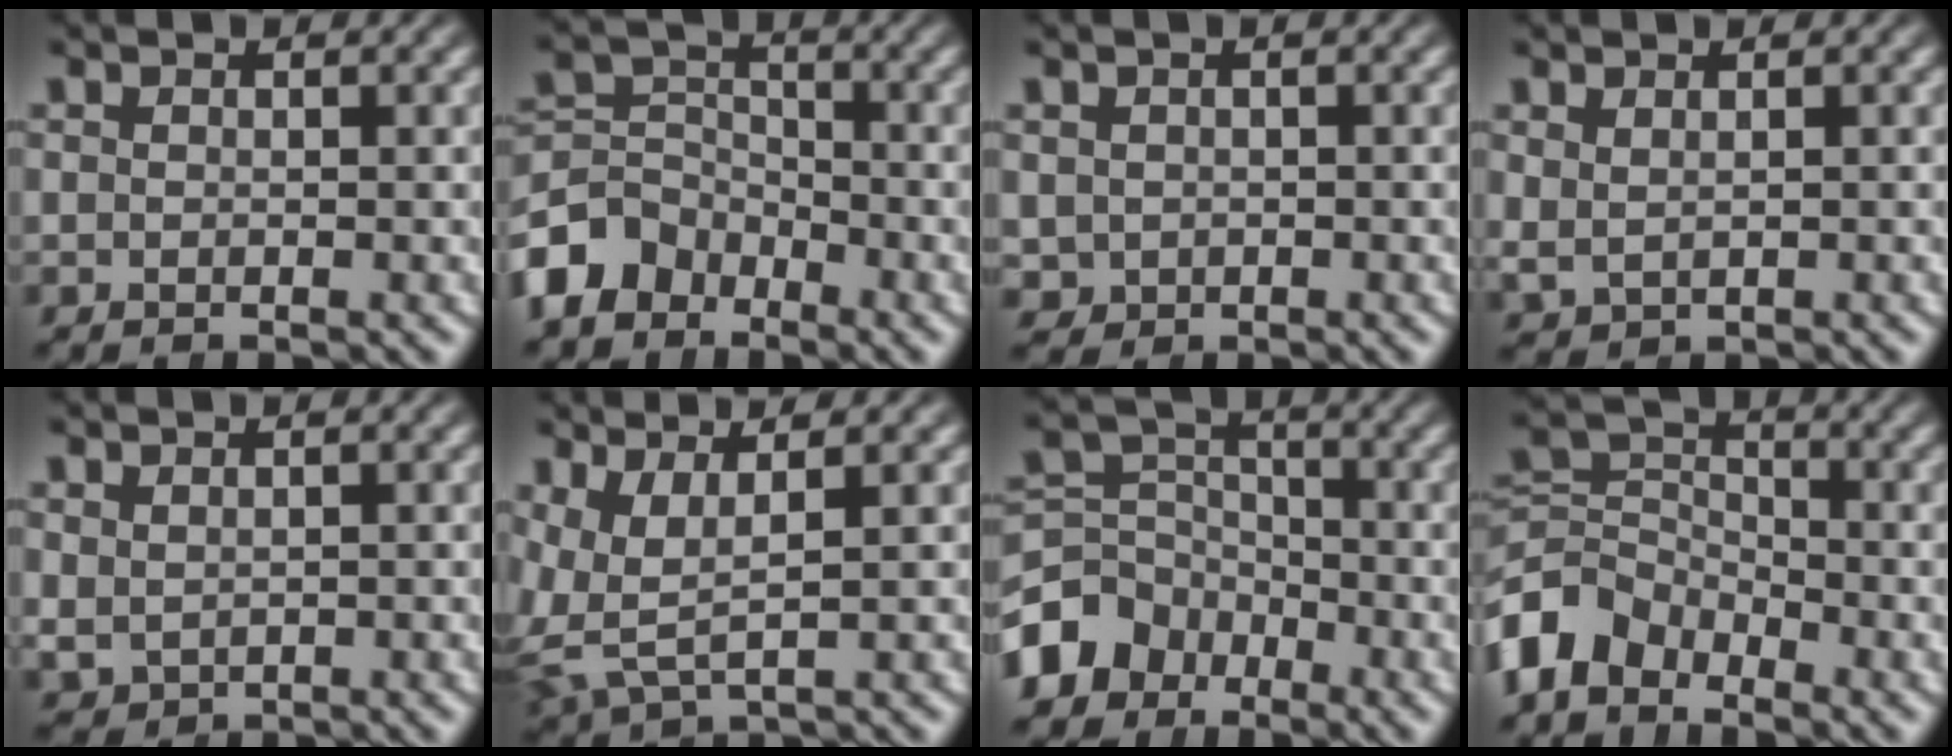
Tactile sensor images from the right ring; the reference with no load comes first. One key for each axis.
{"total": 6.4, "fx": -2.9, "fy": 5.3, "fz": 2.2, "tx": -0.051, "ty": -0.026, "tz": -0.045}
{"total": 4.2, "fx": -0.8, "fy": 3.9, "fz": 1.4, "tx": -0.047, "ty": -0.033, "tz": 0.005}
{"total": 1.2, "fx": 0.9, "fy": 0.7, "fz": 0.4, "tx": -0.008, "ty": -0.003, "tz": 0.029}
{"total": 2.0, "fx": 0.1, "fy": 1.8, "fz": 0.6, "tx": -0.017, "ty": -0.018, "tz": 0.021}
{"total": 5.5, "fx": 0.5, "fy": 4.5, "fz": 3.2, "tx": -0.105, "ty": -0.022, "tz": 0.020}
{"total": 6.9, "fx": -2.7, "fy": 5.9, "fz": 2.5, "tx": -0.045, "ty": -0.029, "tz": -0.043}
{"total": 7.4, "fx": -2.1, "fy": 6.2, "fz": 3.4, "tx": -0.075, "ty": -0.026, "tz": -0.037}